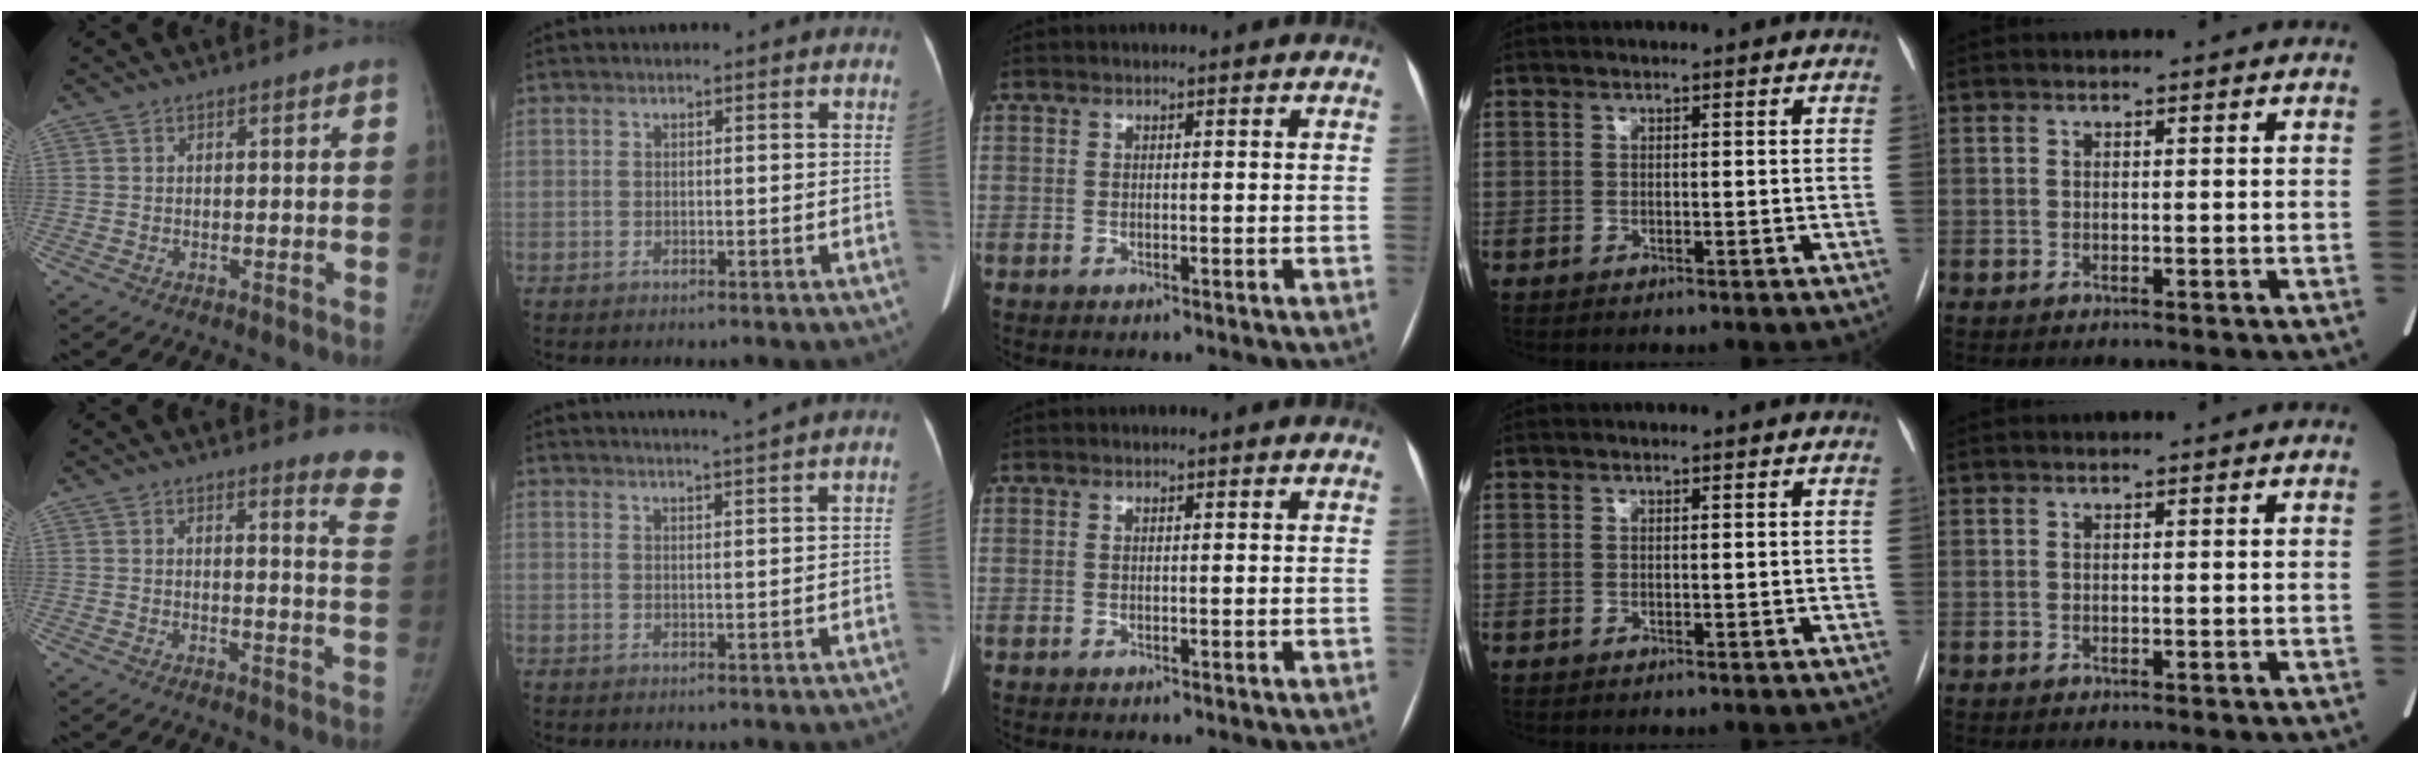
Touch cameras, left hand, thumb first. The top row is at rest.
{"thumb": {"total": 8.4, "force": [8.0, 0.4, 2.4], "torque": [-0.002, -0.097, 0.063]}, "index": {"total": 4.7, "force": [4.1, -1.6, 1.7], "torque": [-0.022, -0.003, 0.053]}}